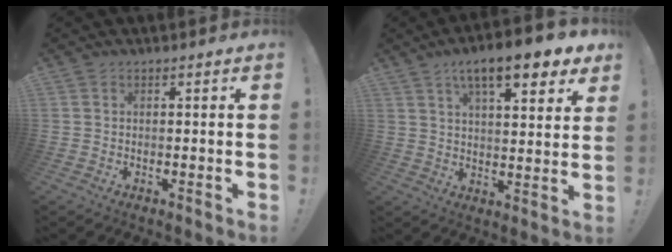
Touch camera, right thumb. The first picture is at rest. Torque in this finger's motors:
{"motor_torque": [0.13, 1.16, 1.37, 0.78, 0.08]}